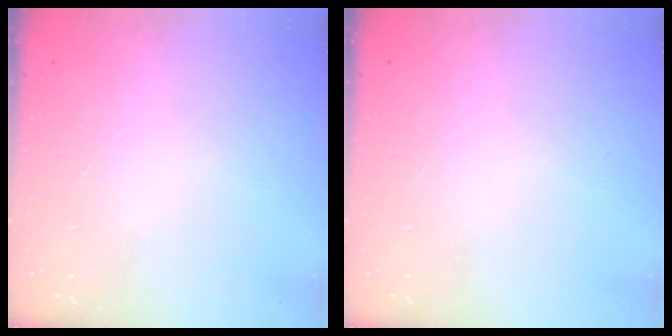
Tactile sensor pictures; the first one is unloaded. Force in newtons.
{"total": 0.0}